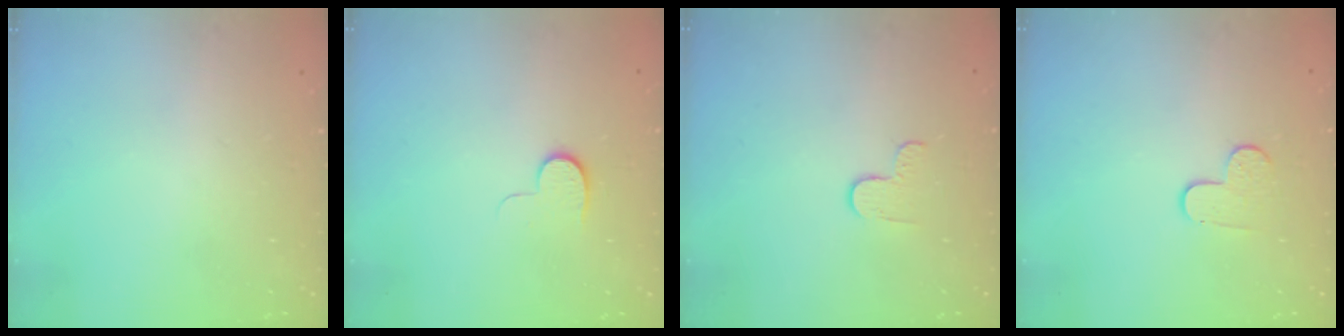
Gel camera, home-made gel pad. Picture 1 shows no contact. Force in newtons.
{"total": 5.3, "press": 5.3, "slide": 0.5}
{"total": 2.7, "press": 2.6, "slide": 0.4}
{"total": 4.6, "press": 4.5, "slide": 0.5}